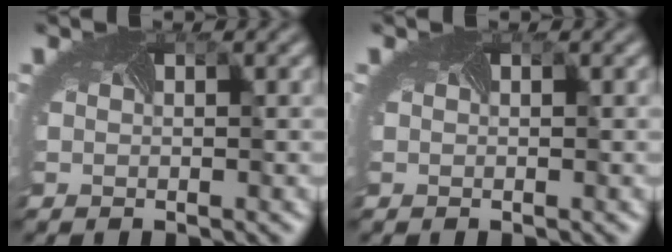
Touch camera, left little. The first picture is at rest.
{"total": 0.0}